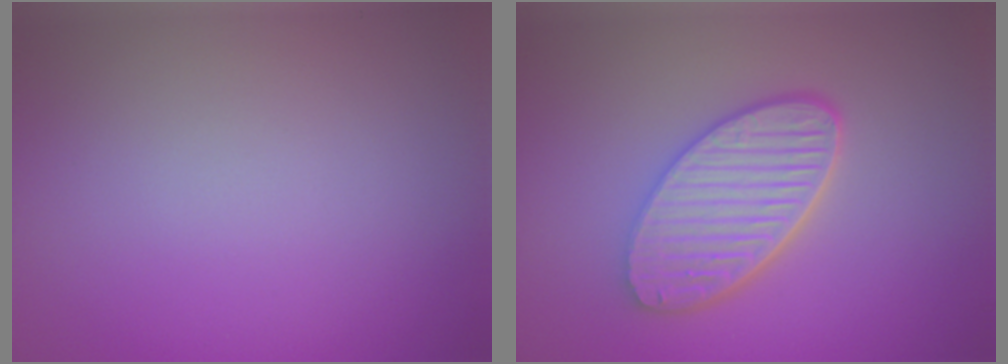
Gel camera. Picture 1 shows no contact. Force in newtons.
{"total": 5.6, "press": 4.4, "slide": 3.5}